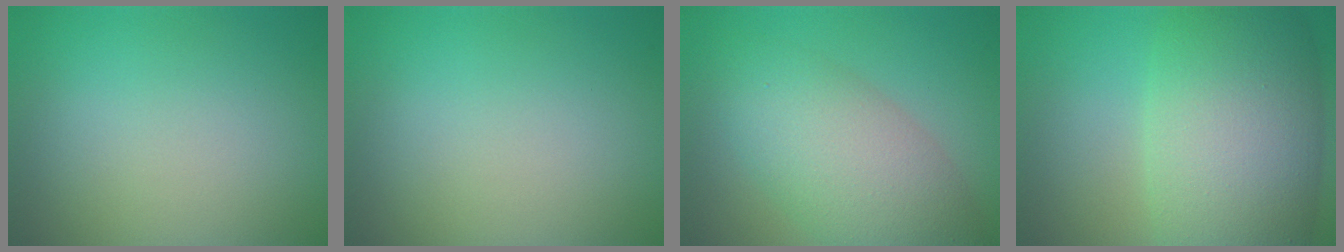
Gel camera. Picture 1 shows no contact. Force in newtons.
{"total": 0.0}
{"total": 7.1, "press": 7.1, "slide": 0.3}
{"total": 11.5, "press": 11.5, "slide": 0.6}